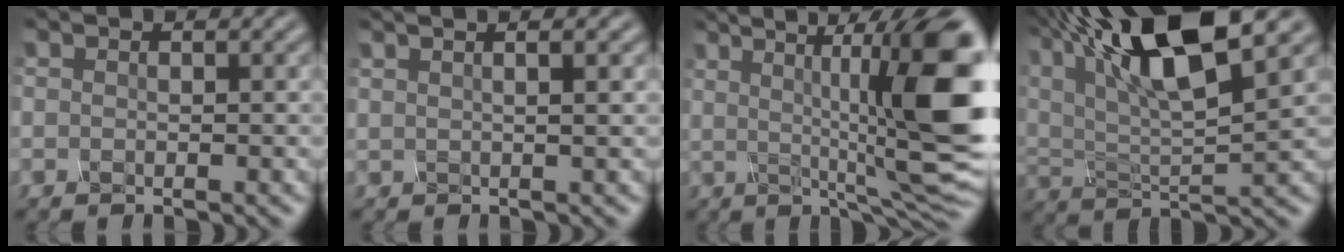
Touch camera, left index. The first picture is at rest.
{"total": 2.9, "force": [1.8, 0.7, 2.2], "torque": [-0.018, 0.033, 0.003]}
{"total": 11.9, "force": [1.2, 1.8, 11.7], "torque": [-0.156, 0.012, 0.041]}
{"total": 12.8, "force": [8.3, 2.2, 9.5], "torque": [-0.192, 0.023, 0.155]}